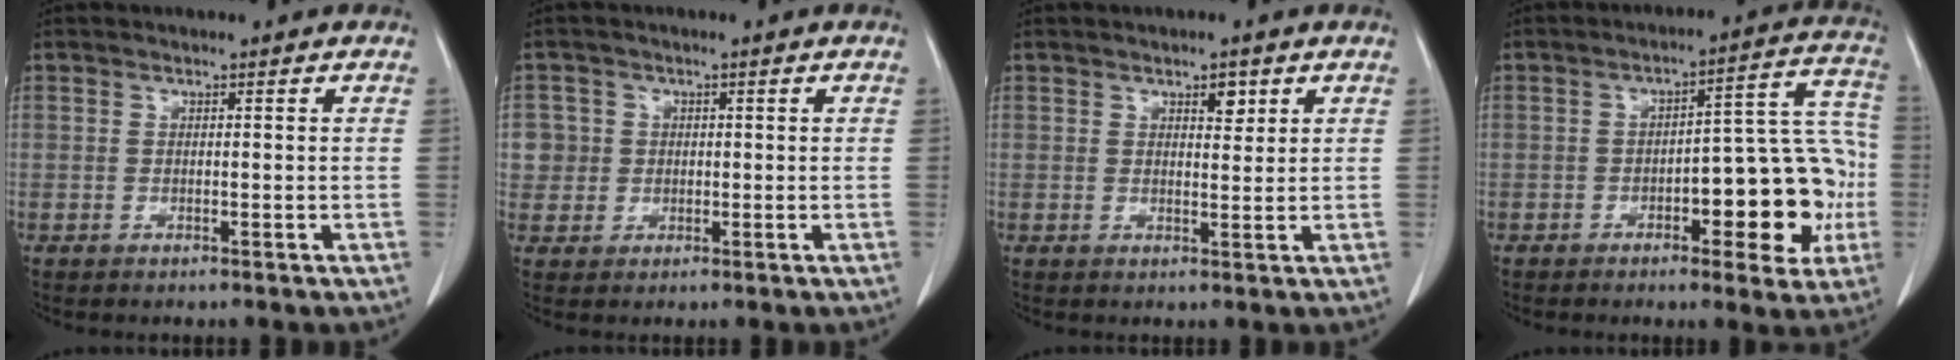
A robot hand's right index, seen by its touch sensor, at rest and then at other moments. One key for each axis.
{"total": 3.8, "fx": 0.6, "fy": 3.8, "fz": -0.1, "tx": 0.020, "ty": 0.007, "tz": 0.011}
{"total": 2.4, "fx": 1.4, "fy": 1.0, "fz": 1.7, "tx": -0.023, "ty": -0.004, "tz": 0.021}
{"total": 14.5, "fx": -3.7, "fy": 5.1, "fz": 13.0, "tx": -0.151, "ty": 0.042, "tz": -0.046}